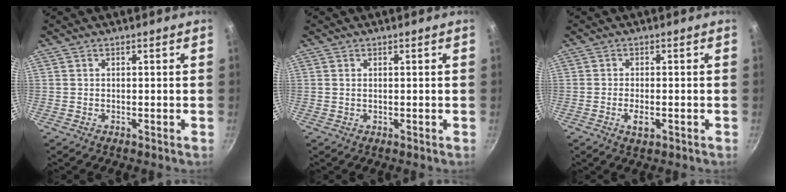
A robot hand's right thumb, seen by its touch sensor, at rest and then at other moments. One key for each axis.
{"total": 0.7, "fx": 0.2, "fy": 0.4, "fz": 0.5, "tx": -0.009, "ty": 0.001, "tz": 0.004}
{"total": 2.8, "fx": -0.9, "fy": 1.2, "fz": 2.4, "tx": -0.048, "ty": 0.001, "tz": -0.017}